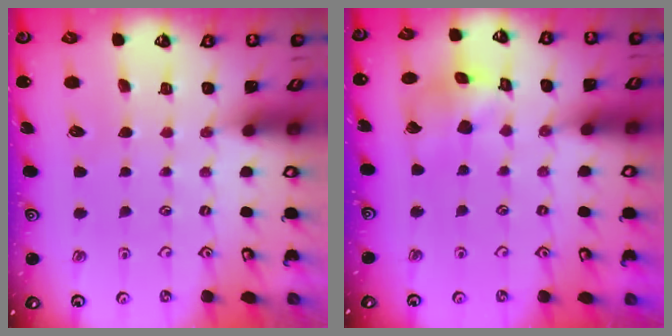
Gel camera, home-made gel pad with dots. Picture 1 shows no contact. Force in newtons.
{"total": 12.0, "press": 11.9, "slide": 1.4}